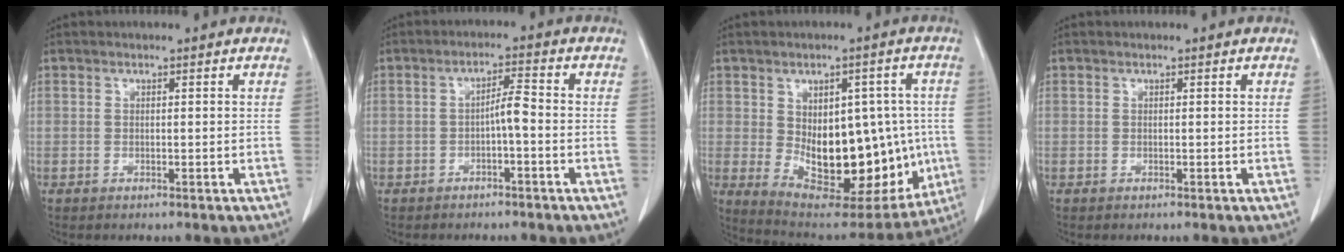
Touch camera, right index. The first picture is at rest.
{"total": 3.1, "force": [-0.9, 0.3, 3.0], "torque": [-0.049, 0.009, -0.015]}
{"total": 20.6, "force": [-2.1, 10.9, 17.4], "torque": [-0.261, 0.001, 0.003]}
{"total": 0.0}